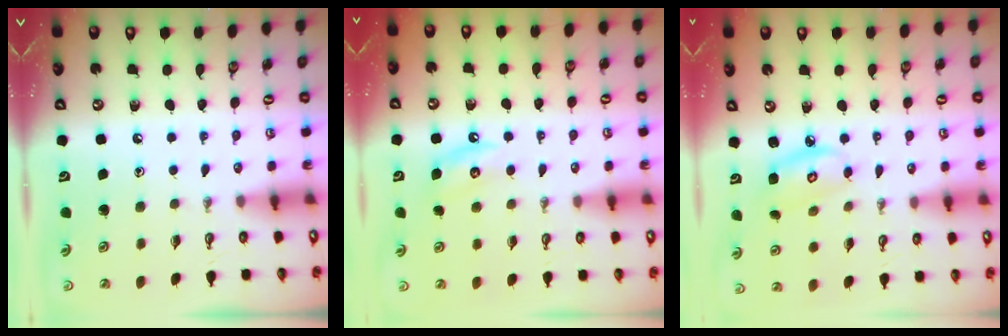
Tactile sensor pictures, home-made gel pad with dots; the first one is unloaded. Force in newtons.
{"total": 4.8, "press": 4.7, "slide": 0.9}
{"total": 6.0, "press": 6.0, "slide": 0.1}